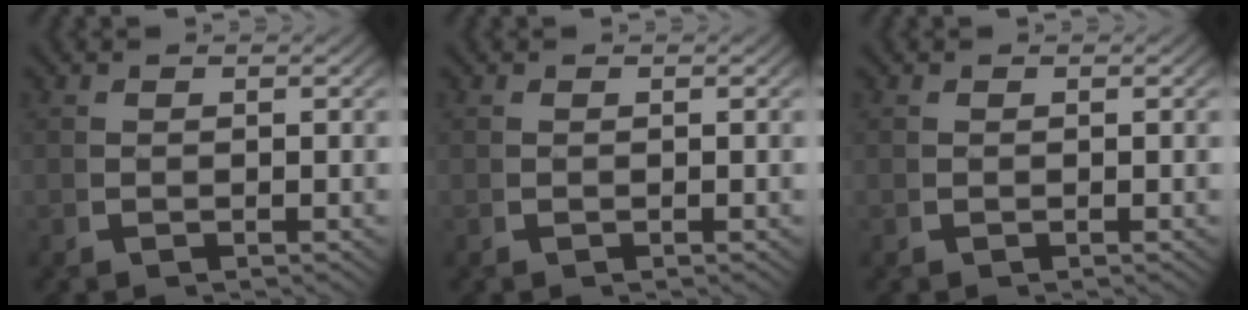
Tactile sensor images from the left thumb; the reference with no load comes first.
{"total": 0.0}
{"total": 0.0}